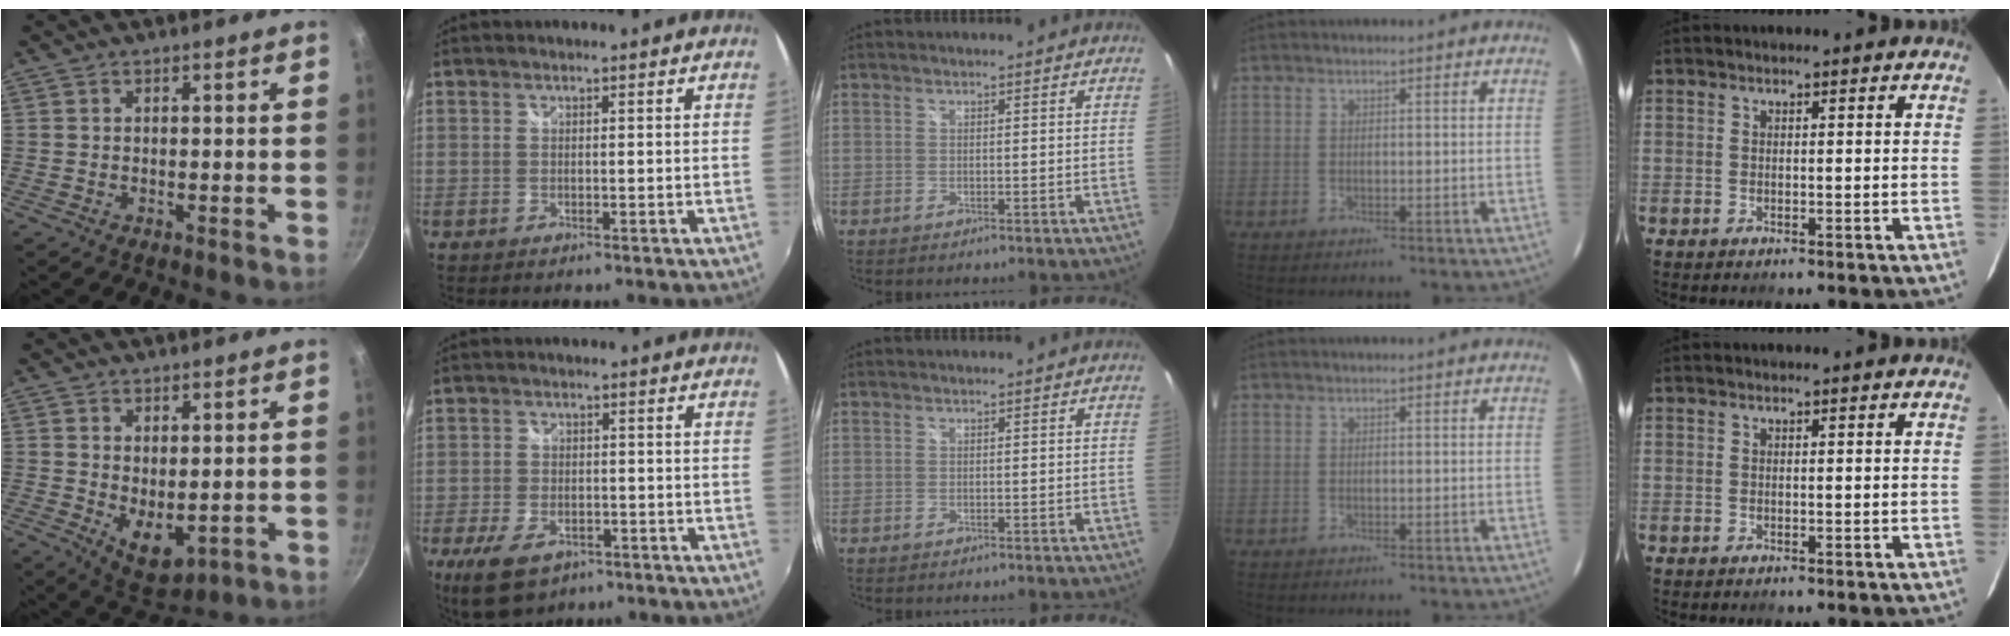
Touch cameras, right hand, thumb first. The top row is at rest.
{"thumb": {"total": 6.9, "force": [0.6, 4.2, 5.5], "torque": [-0.070, -0.022, 0.027]}, "index": {"total": 10.1, "force": [-5.9, 5.6, 6.0], "torque": [-0.143, -0.022, -0.097]}}